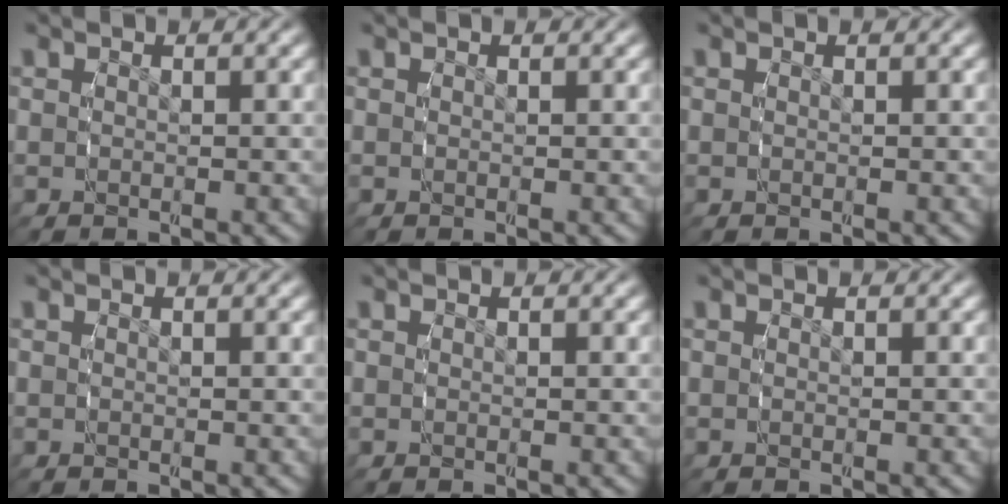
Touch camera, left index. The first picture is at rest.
{"total": 0.0}
{"total": 0.0}
{"total": 0.0}
{"total": 0.0}
{"total": 0.0}